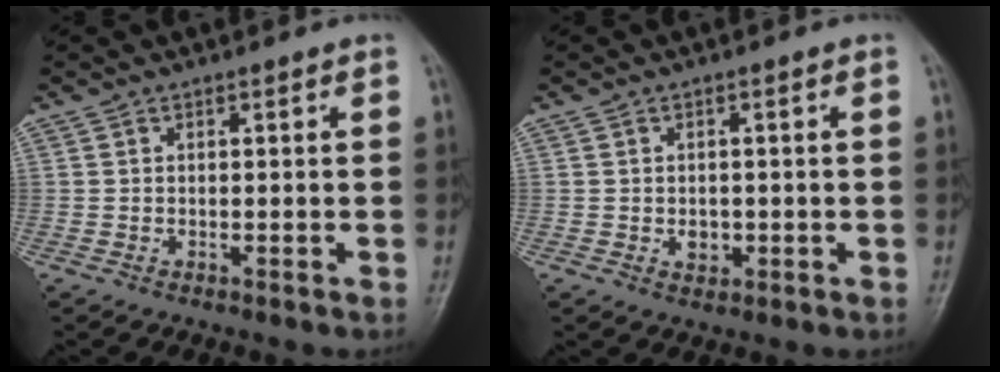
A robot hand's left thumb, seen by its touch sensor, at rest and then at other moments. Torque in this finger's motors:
{"motor_torque": [0.02, 0.03, 0.01, -0.01, 0.00]}